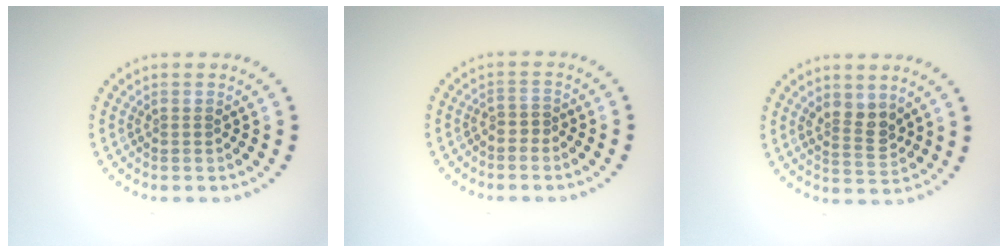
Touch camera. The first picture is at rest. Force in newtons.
{"total": 0.8, "press": 0.5, "slide": 0.6}
{"total": 2.6, "press": 2.4, "slide": 1.0}